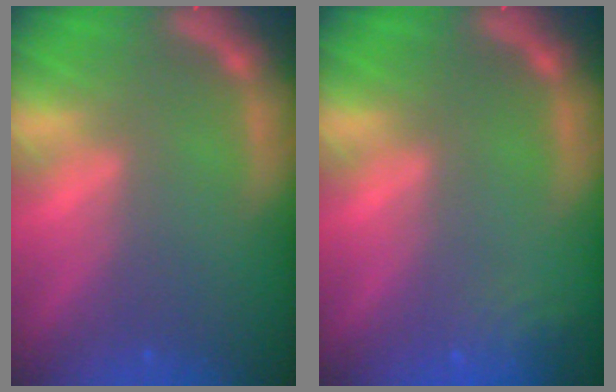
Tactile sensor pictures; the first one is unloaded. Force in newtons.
{"total": 3.0}